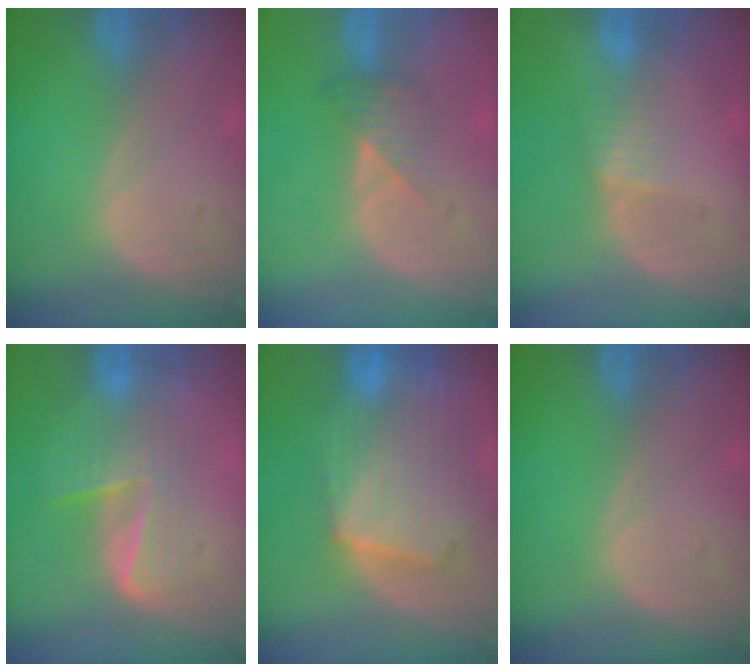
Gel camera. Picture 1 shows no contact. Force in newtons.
{"total": 3.3, "press": 3.2, "slide": 1.0}
{"total": 2.3, "press": 2.1, "slide": 1.0}
{"total": 6.8, "press": 5.7, "slide": 3.8}
{"total": 10.9, "press": 9.5, "slide": 5.3}
{"total": 0.0}